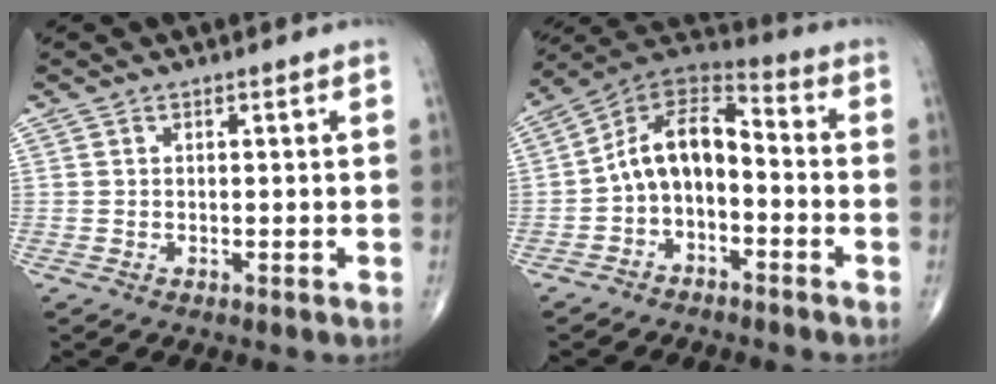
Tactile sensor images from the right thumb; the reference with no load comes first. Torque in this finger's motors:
{"motor_torque": [0.26, 0.23, 0.19, -0.28, 0.28]}